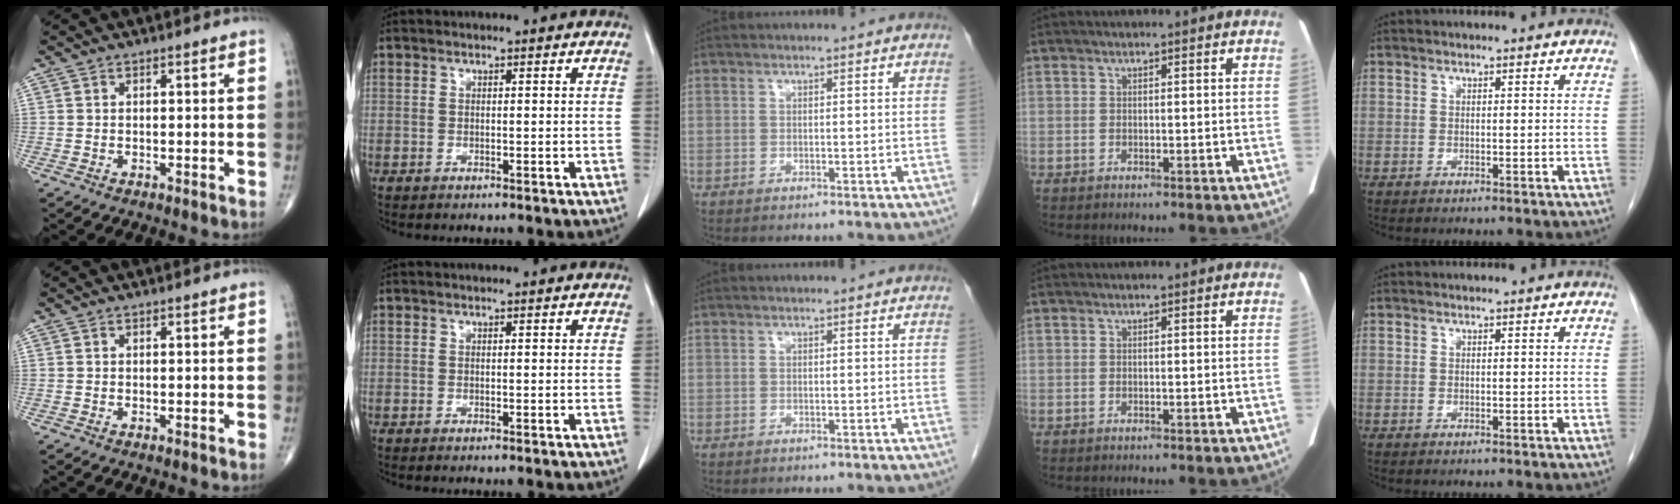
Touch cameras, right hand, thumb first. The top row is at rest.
{}